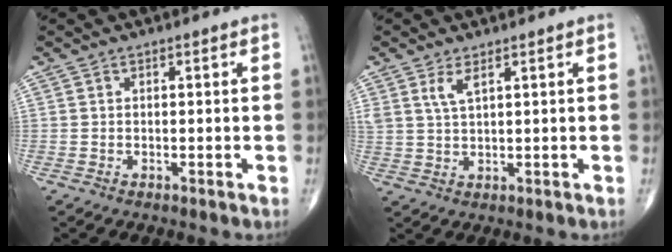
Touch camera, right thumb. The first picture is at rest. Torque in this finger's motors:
{"motor_torque": [-0.11, 0.18, 0.66, 0.55, 0.10]}